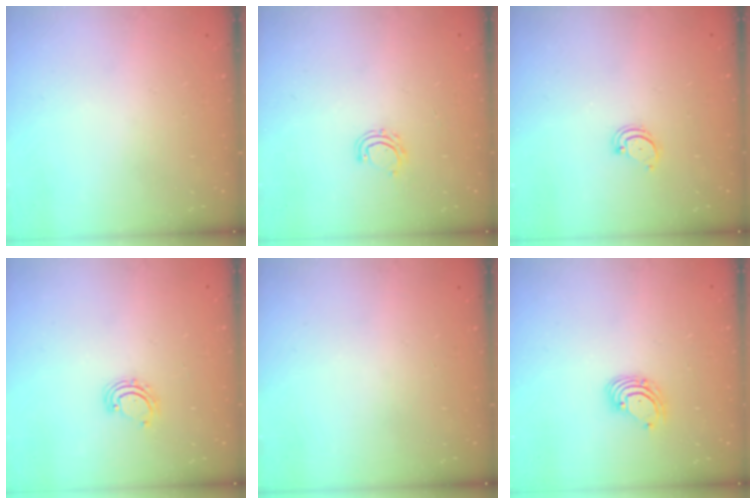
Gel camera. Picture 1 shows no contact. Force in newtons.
{"total": 5.0, "press": 4.8, "slide": 1.0}
{"total": 2.2, "press": 2.2, "slide": 0.3}
{"total": 3.3, "press": 3.3, "slide": 0.3}
{"total": 0.0}
{"total": 2.7, "press": 2.7, "slide": 0.3}